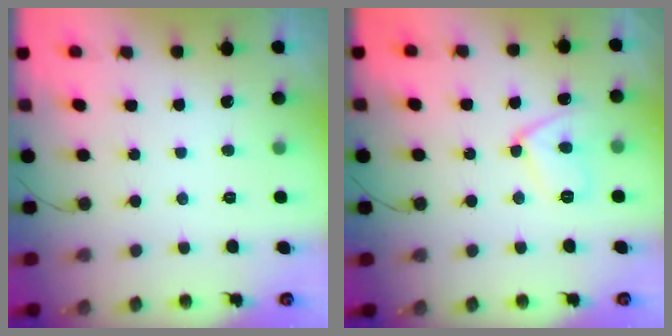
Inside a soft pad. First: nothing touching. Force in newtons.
{"total": 9.7, "press": 9.6, "slide": 1.9}